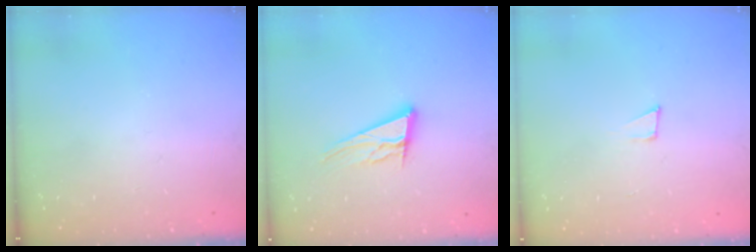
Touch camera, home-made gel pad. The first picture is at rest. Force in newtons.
{"total": 13.0, "press": 12.7, "slide": 2.8}
{"total": 4.3, "press": 4.2, "slide": 0.3}